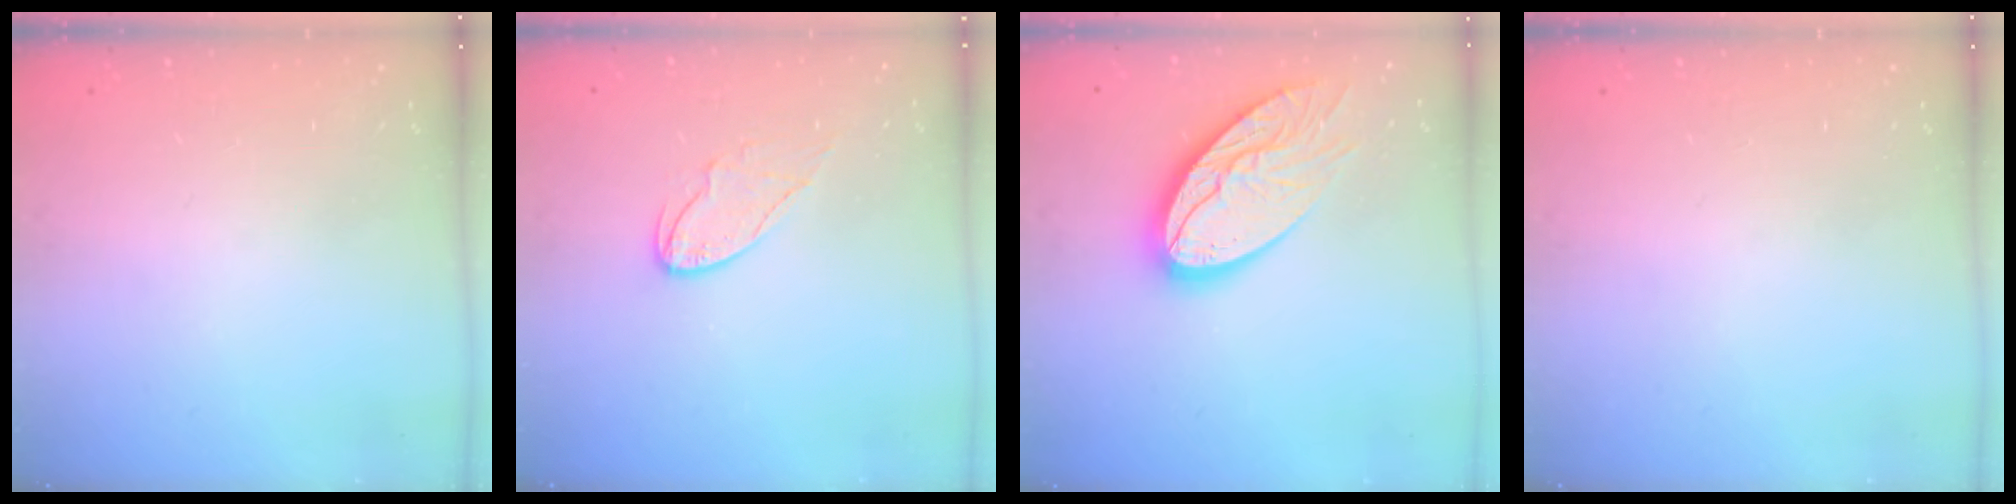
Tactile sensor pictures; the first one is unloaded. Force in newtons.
{"total": 7.1, "press": 7.1, "slide": 0.1}
{"total": 18.1, "press": 18.1, "slide": 1.4}
{"total": 0.0}